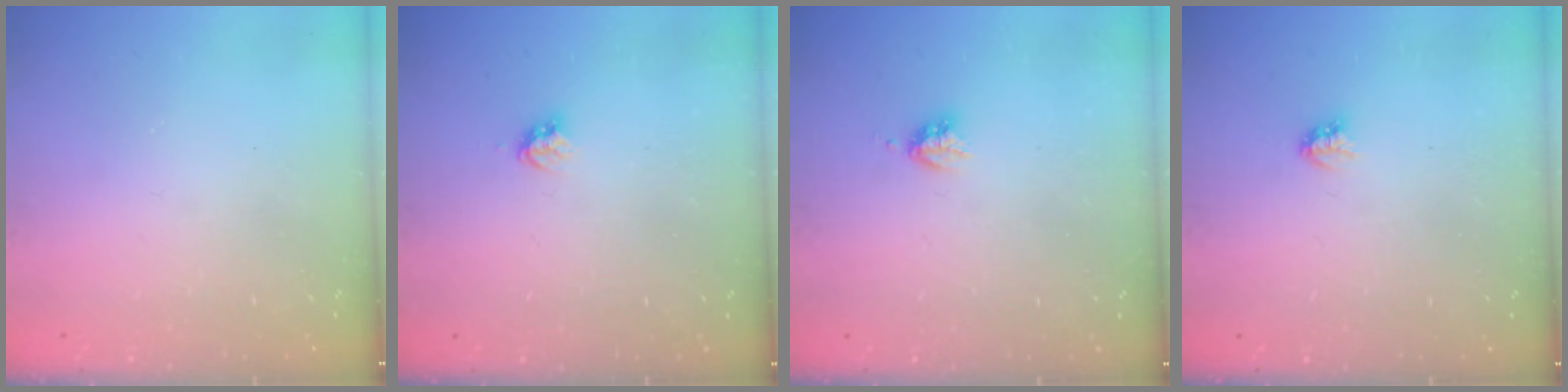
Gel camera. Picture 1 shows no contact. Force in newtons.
{"total": 3.1, "press": 3.0, "slide": 0.5}
{"total": 3.6, "press": 3.6, "slide": 0.5}
{"total": 2.9, "press": 2.9, "slide": 0.3}